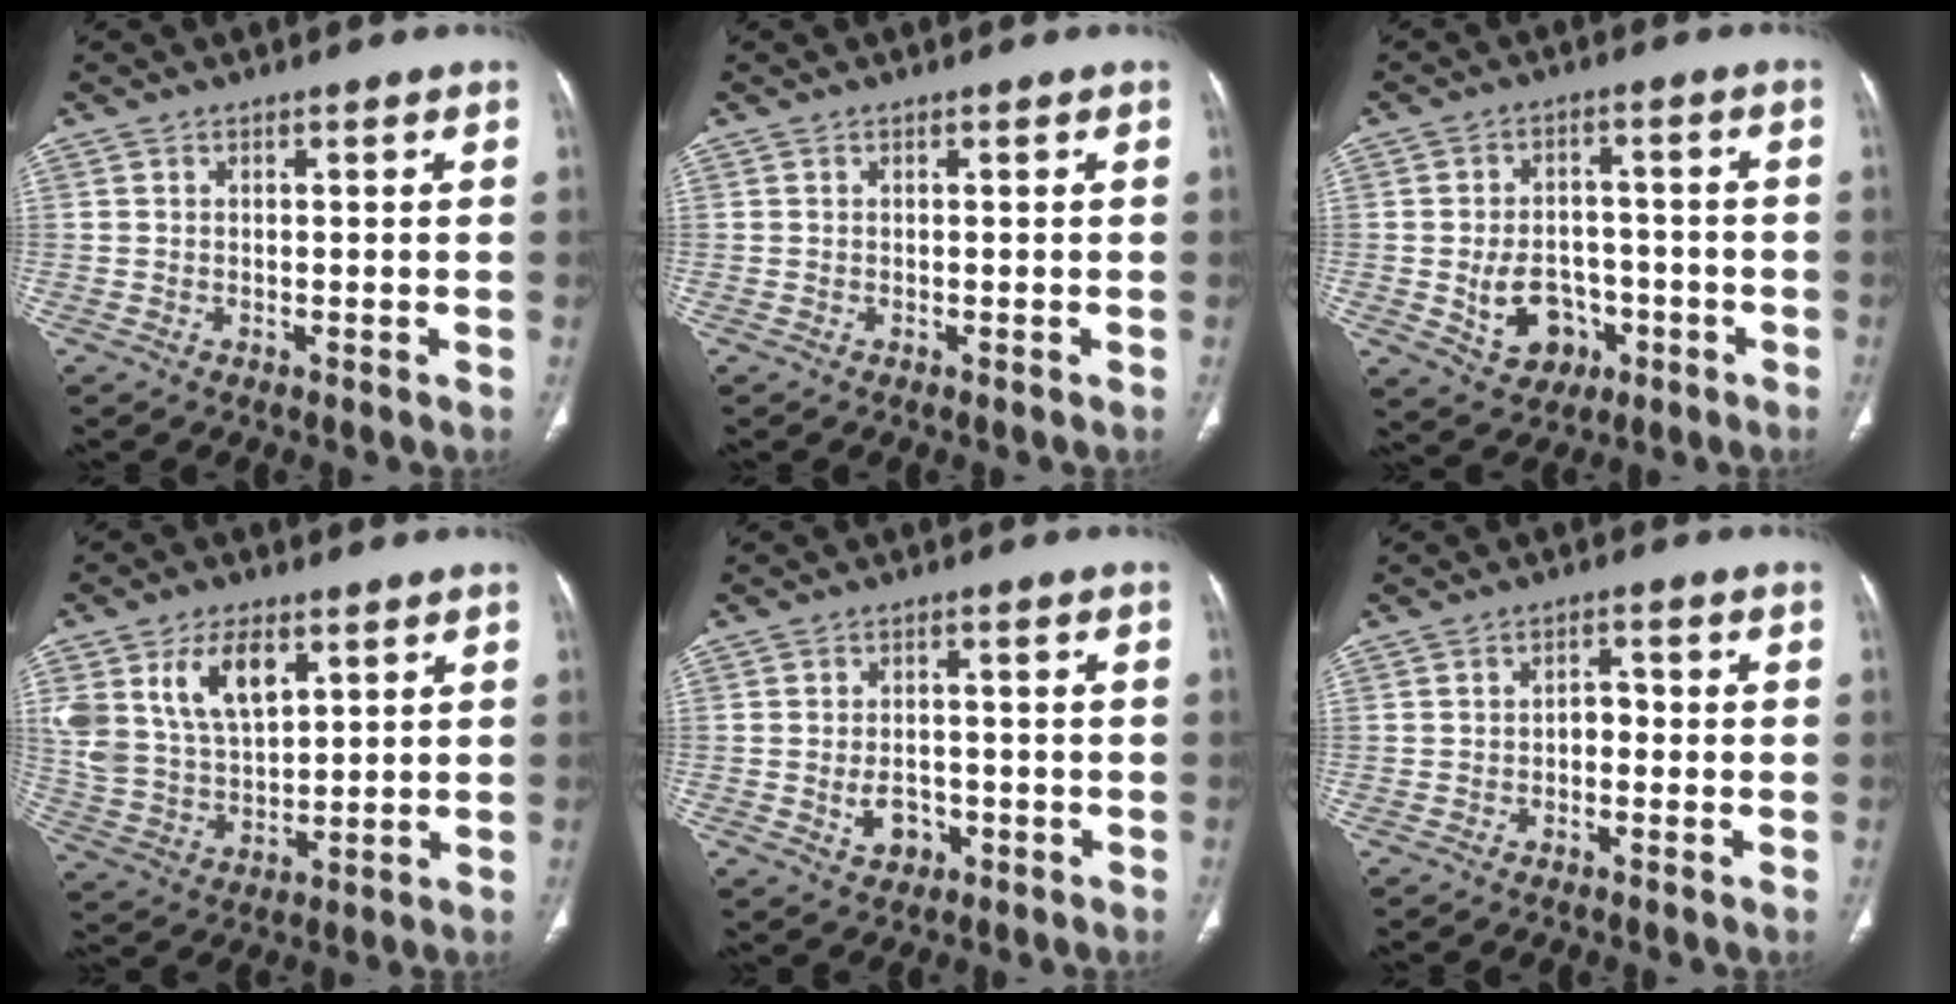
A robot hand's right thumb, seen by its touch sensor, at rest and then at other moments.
{"total": 0.0}
{"total": 9.8, "force": [-2.9, 7.6, 5.5], "torque": [-0.062, 0.024, -0.032]}
{"total": 13.1, "force": [5.9, 7.5, 9.0], "torque": [-0.159, -0.019, 0.126]}
{"total": 4.8, "force": [-1.4, 3.6, 2.8], "torque": [-0.034, 0.012, -0.015]}
{"total": 2.4, "force": [-0.7, 1.6, 1.6], "torque": [-0.013, 0.014, -0.018]}